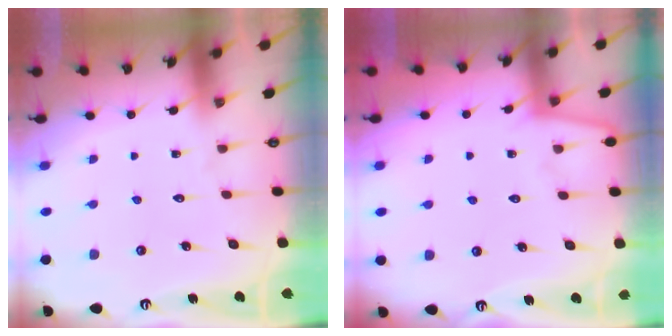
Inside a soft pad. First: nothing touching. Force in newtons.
{"total": 2.4, "press": 2.4, "slide": 0.3}